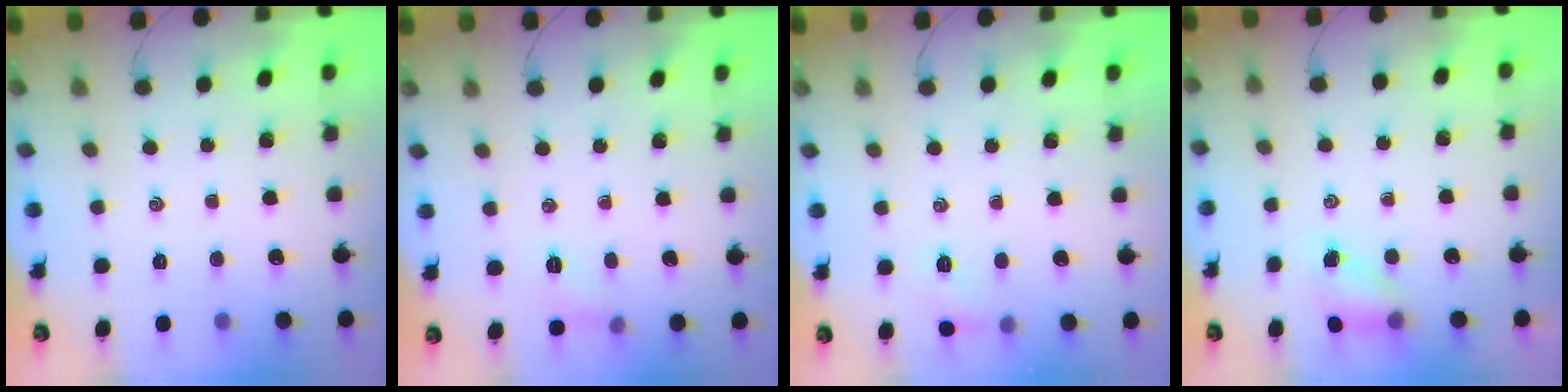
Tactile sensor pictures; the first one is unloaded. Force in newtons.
{"total": 4.9, "press": 4.7, "slide": 1.4}
{"total": 6.4, "press": 6.2, "slide": 1.9}
{"total": 4.9, "press": 4.8, "slide": 0.8}